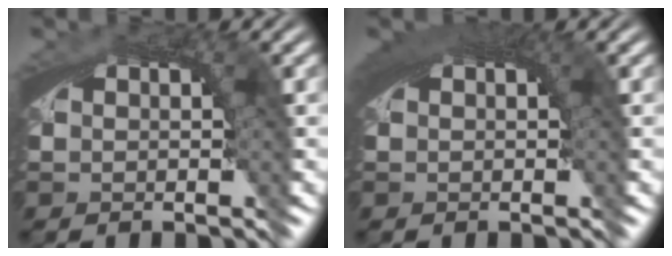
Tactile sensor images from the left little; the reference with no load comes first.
{"total": 2.3, "force": [1.0, 0.5, 2.0], "torque": [-0.022, 0.008, 0.014]}